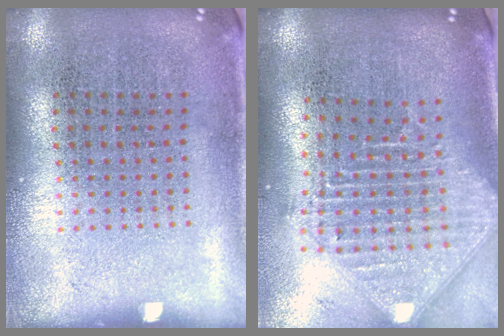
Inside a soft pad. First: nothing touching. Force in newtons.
{"total": 2.4, "press": 1.8, "slide": 1.5}